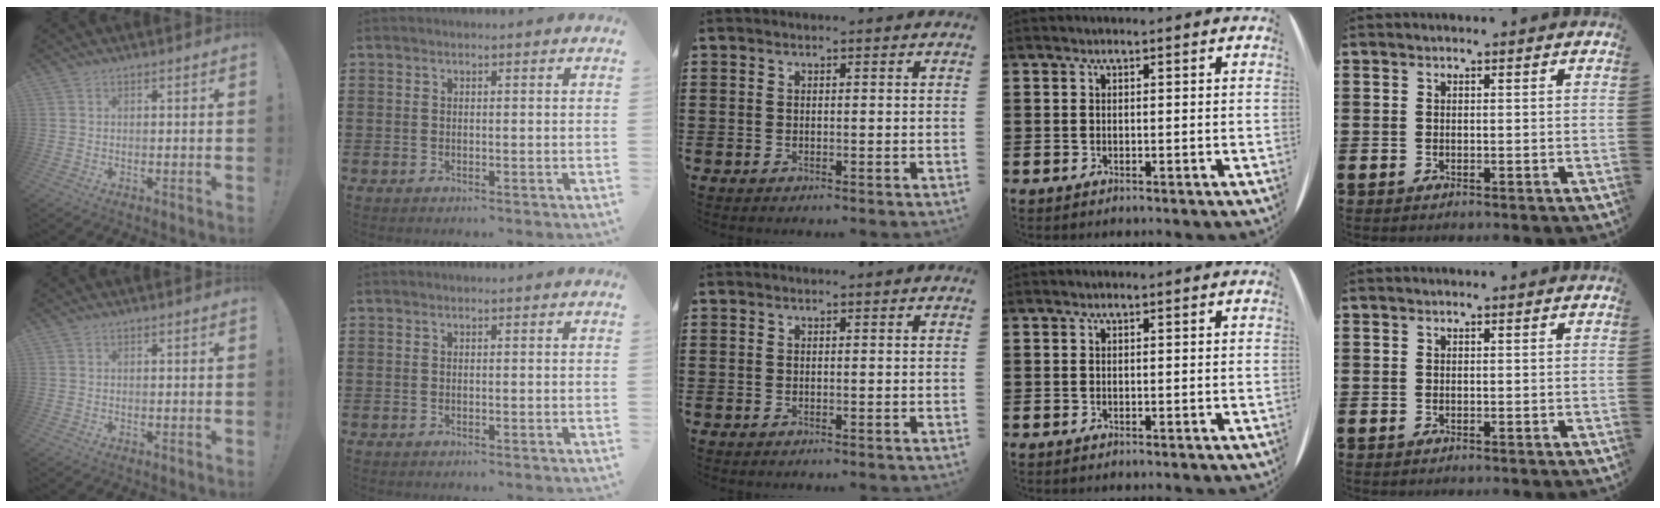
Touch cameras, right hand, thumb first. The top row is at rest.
{}